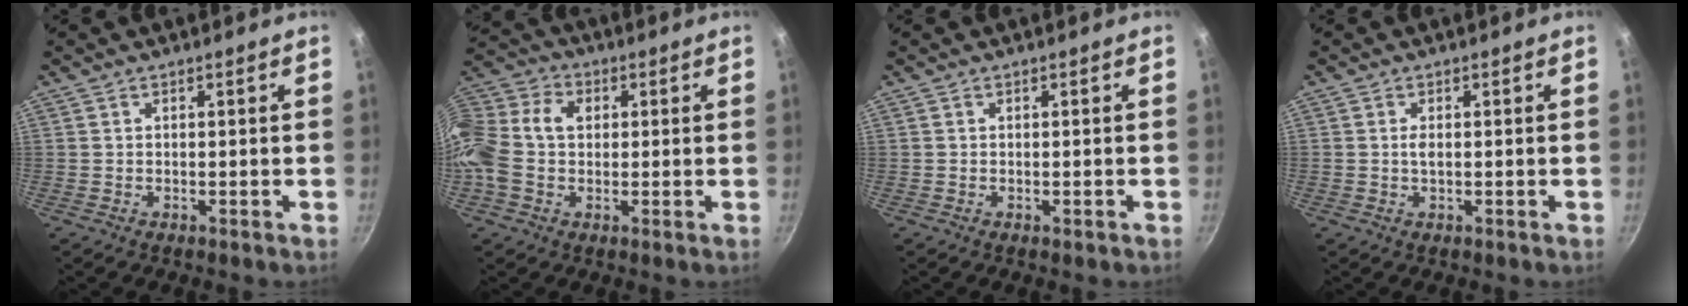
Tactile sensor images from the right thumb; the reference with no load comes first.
{"total": 15.0, "force": [0.5, 11.3, 9.8], "torque": [-0.192, 0.039, -0.011]}
{"total": 0.6, "force": [-0.3, 0.2, 0.6], "torque": [-0.008, 0.002, -0.004]}
{"total": 1.3, "force": [0.0, 0.6, 1.2], "torque": [-0.023, 0.001, -0.001]}